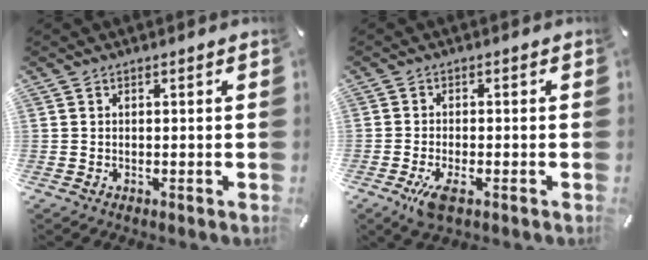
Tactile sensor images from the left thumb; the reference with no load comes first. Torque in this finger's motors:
{"motor_torque": [0.36, 0.47, 0.10, 0.04, 0.06]}